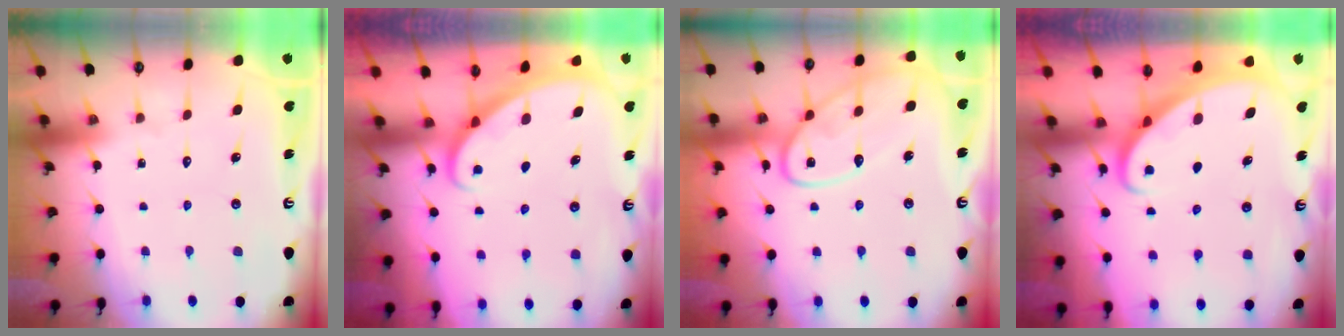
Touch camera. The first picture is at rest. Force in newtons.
{"total": 2.1, "press": 2.1, "slide": 0.1}
{"total": 13.5, "press": 13.4, "slide": 1.2}
{"total": 2.8, "press": 2.8, "slide": 0.2}